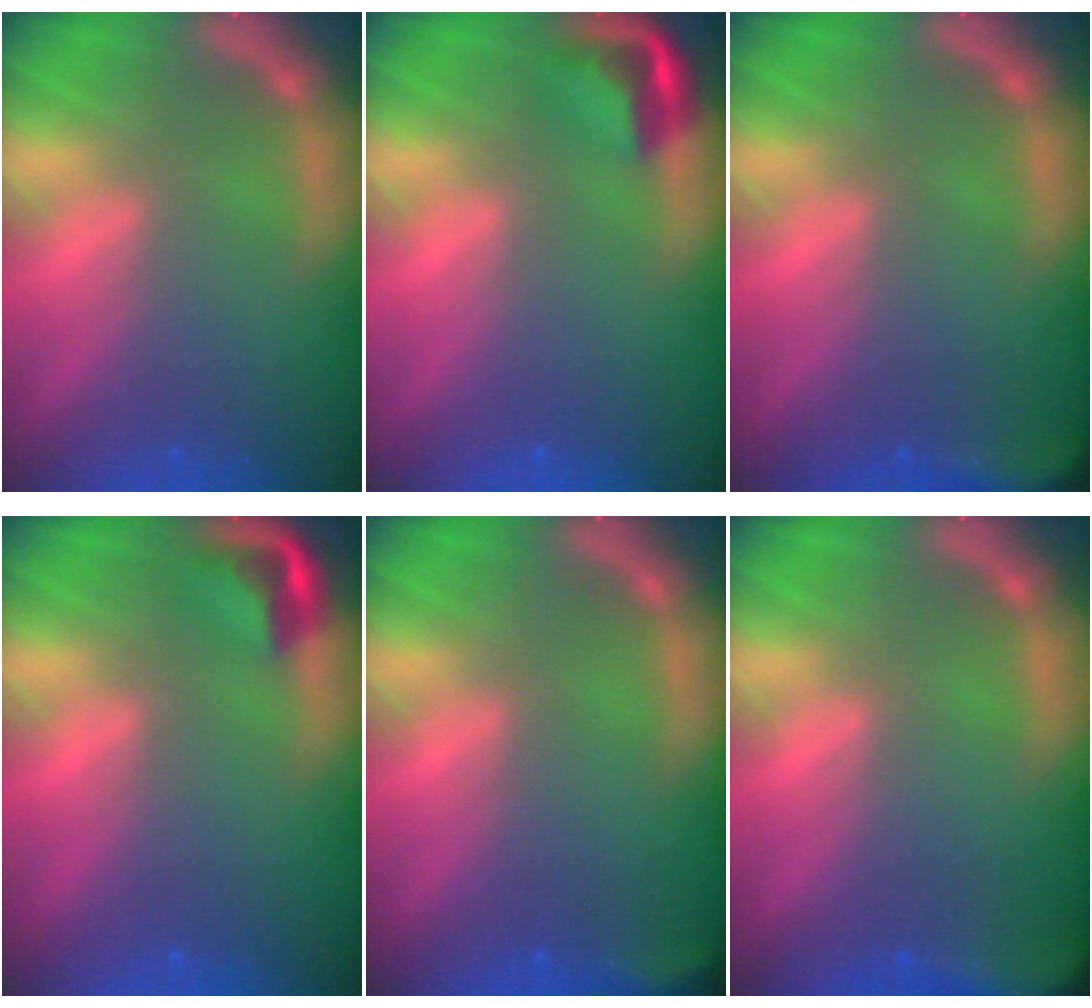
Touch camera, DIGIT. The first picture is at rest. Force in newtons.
{"total": 3.5}
{"total": 5.0}
{"total": 2.9}
{"total": 2.4}
{"total": 6.4}